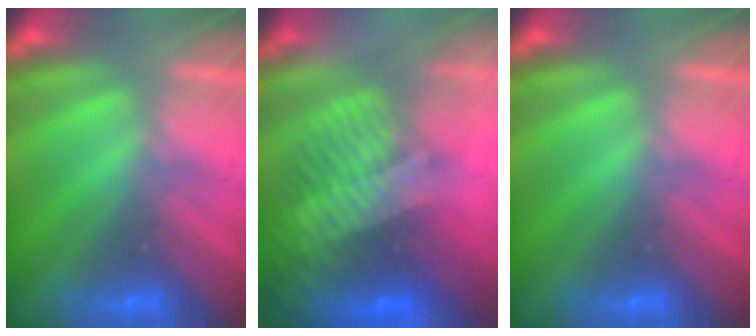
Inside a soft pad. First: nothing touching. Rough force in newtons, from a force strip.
{"total": 9.6}
{"total": 0.0}